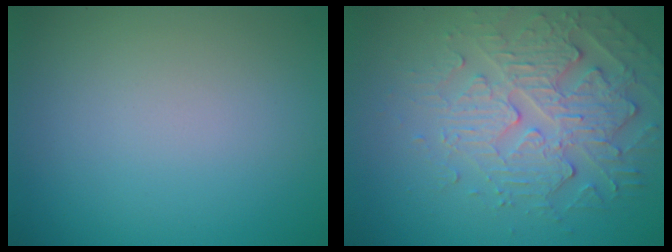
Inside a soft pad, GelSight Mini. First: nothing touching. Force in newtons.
{"total": 4.7, "press": 4.1, "slide": 2.3}